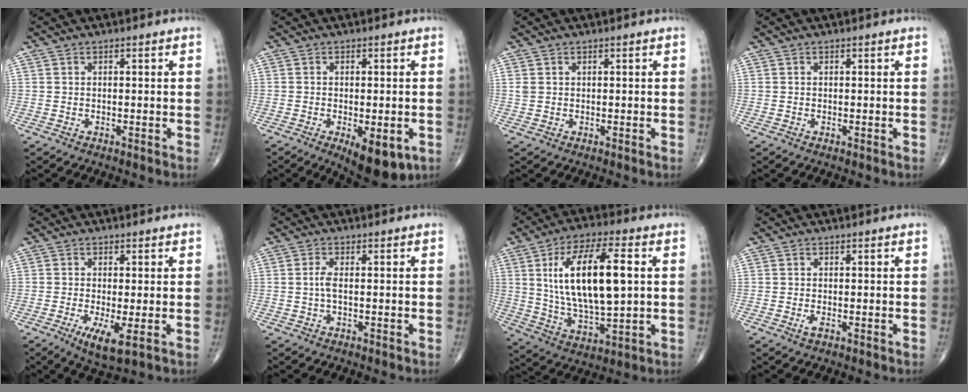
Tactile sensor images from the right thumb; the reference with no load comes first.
{"total": 9.3, "force": [-3.5, 3.9, 7.7], "torque": [-0.093, -0.010, -0.042]}
{"total": 1.0, "force": [0.4, 0.8, 0.5], "torque": [-0.010, 0.002, 0.010]}
{"total": 0.0}
{"total": 5.7, "force": [-1.7, 1.3, 5.2], "torque": [-0.098, -0.017, -0.028]}
{"total": 2.1, "force": [-0.1, 0.6, 2.0], "torque": [-0.050, 0.000, -0.002]}
{"total": 19.3, "force": [3.6, 7.2, 17.5], "torque": [-0.310, -0.006, 0.068]}
{"total": 1.1, "force": [-0.4, 0.4, 1.0], "torque": [-0.018, -0.003, -0.008]}